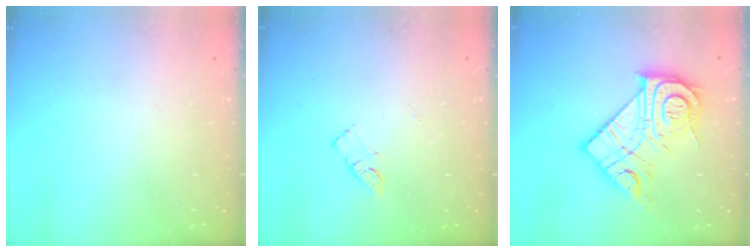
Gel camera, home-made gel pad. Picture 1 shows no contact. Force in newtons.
{"total": 5.1, "press": 5.1, "slide": 0.5}
{"total": 20.0, "press": 20.0, "slide": 1.6}